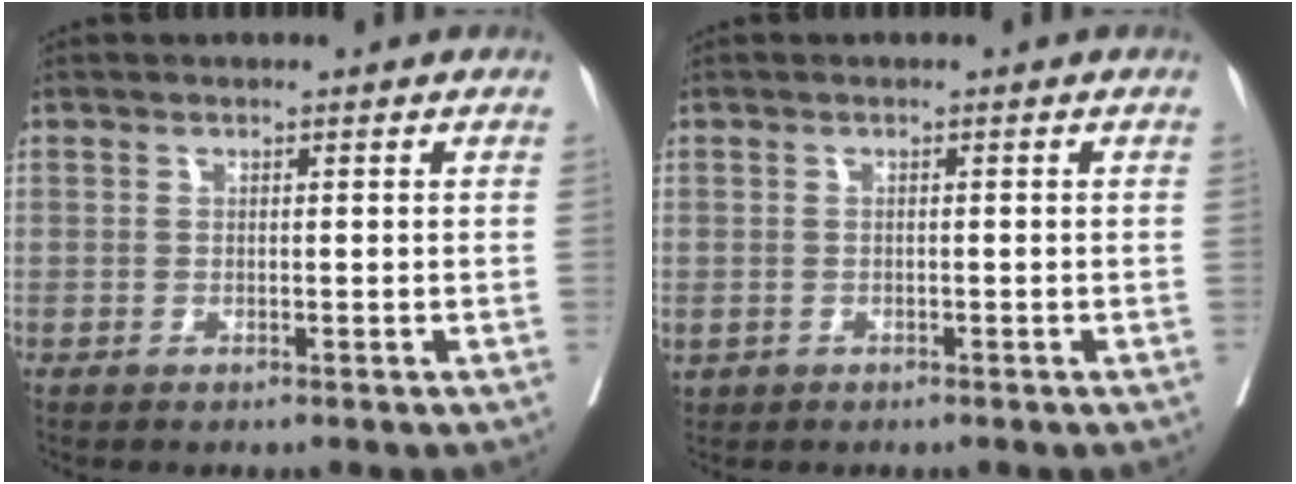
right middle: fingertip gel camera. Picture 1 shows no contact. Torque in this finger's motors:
{"motor_torque": [0.41, -0.62, 0.19, 0.11]}